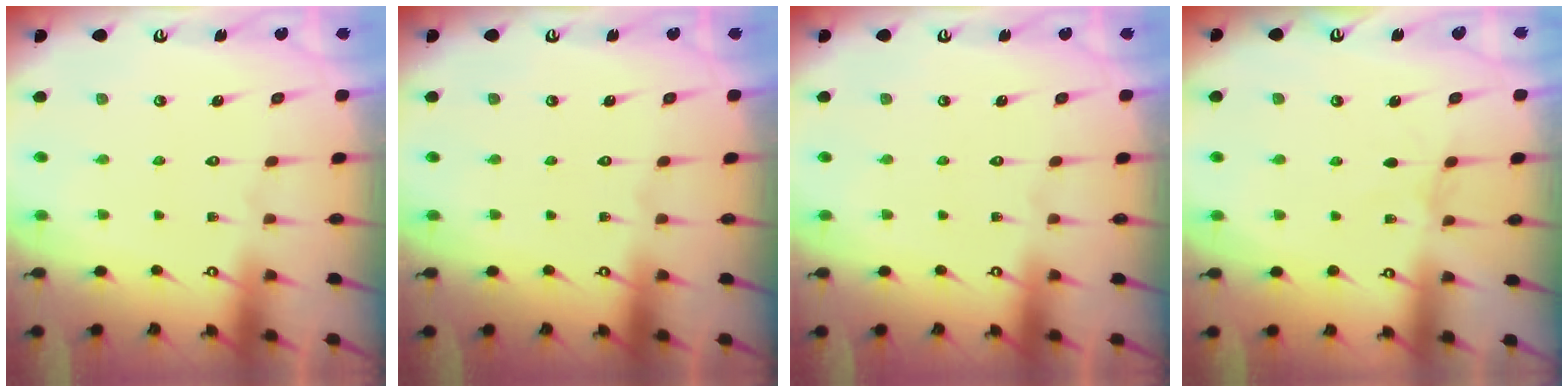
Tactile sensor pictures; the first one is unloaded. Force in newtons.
{"total": 0.0}
{"total": 0.0}
{"total": 2.1, "press": 2.1, "slide": 0.3}